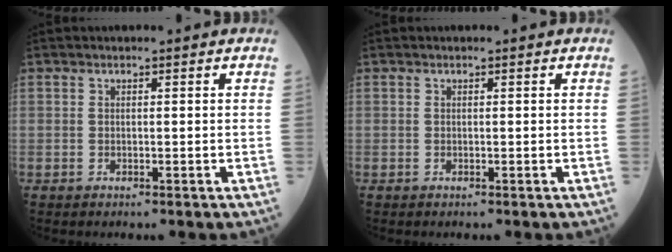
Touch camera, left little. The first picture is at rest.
{"total": 0.0}